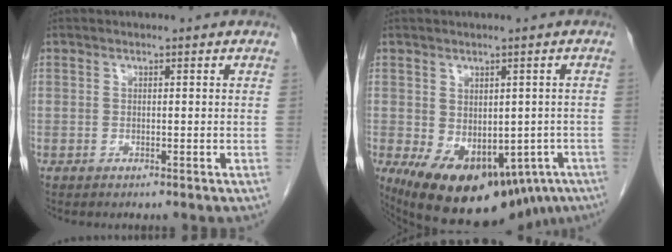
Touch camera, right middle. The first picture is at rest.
{"total": 18.0, "force": [-10.2, 9.8, 11.2], "torque": [-0.158, -0.031, -0.118]}